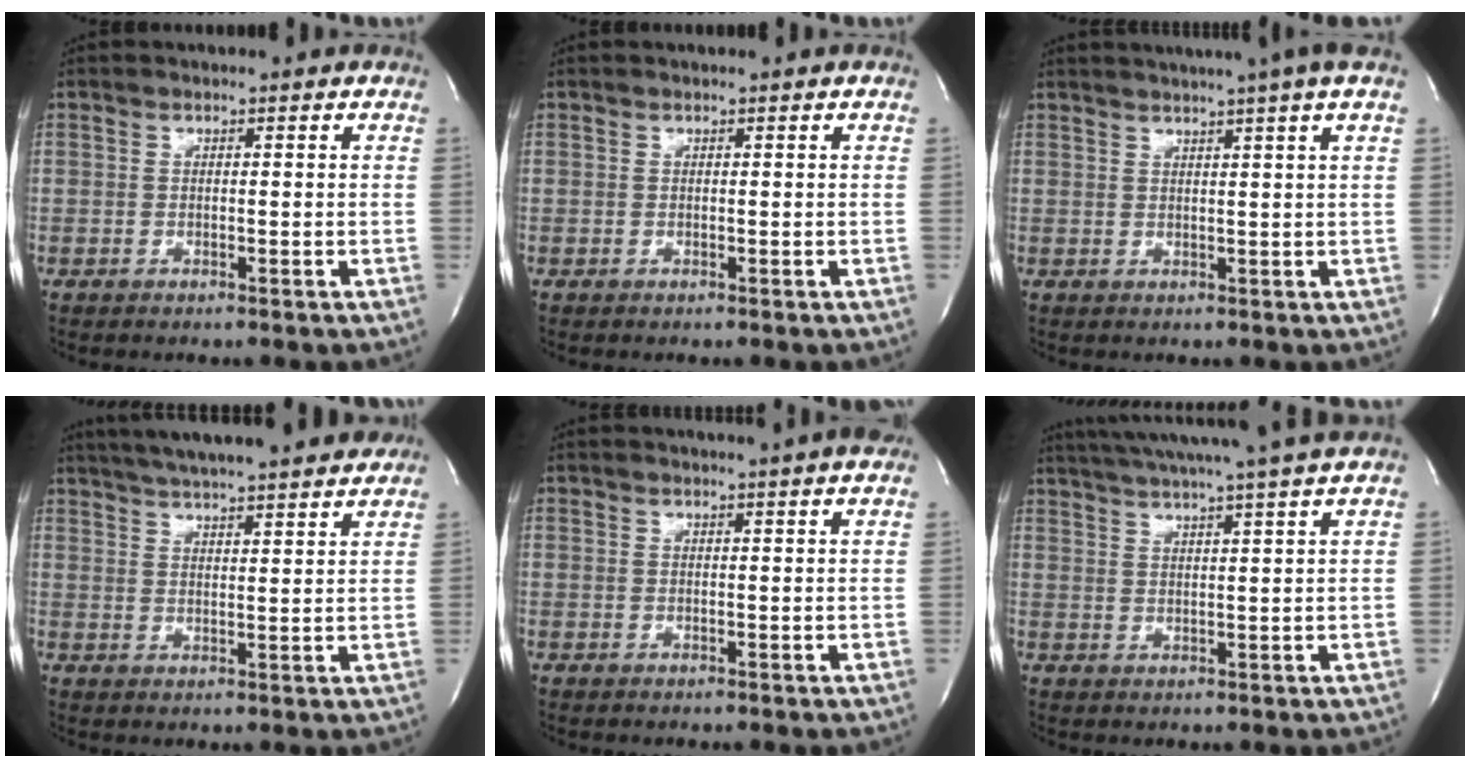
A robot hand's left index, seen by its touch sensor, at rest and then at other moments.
{"total": 0.0}
{"total": 9.1, "force": [7.1, -1.6, 5.5], "torque": [-0.086, 0.011, 0.077]}
{"total": 19.7, "force": [17.4, 1.7, 9.1], "torque": [-0.153, 0.021, 0.240]}
{"total": 7.1, "force": [6.3, -1.2, 2.9], "torque": [-0.036, 0.010, 0.061]}
{"total": 15.2, "force": [13.2, -2.0, 7.4], "torque": [-0.132, -0.013, 0.183]}